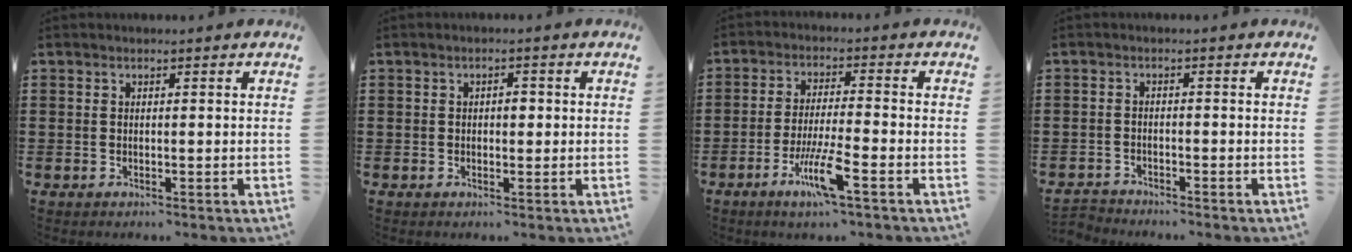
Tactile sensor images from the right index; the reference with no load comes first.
{"total": 1.6, "force": [0.1, 0.9, 1.4], "torque": [-0.027, 0.007, -0.001]}
{"total": 7.5, "force": [-3.9, 0.8, 6.4], "torque": [-0.127, -0.010, -0.072]}
{"total": 1.9, "force": [-1.8, 0.2, -0.2], "torque": [-0.005, 0.002, -0.041]}